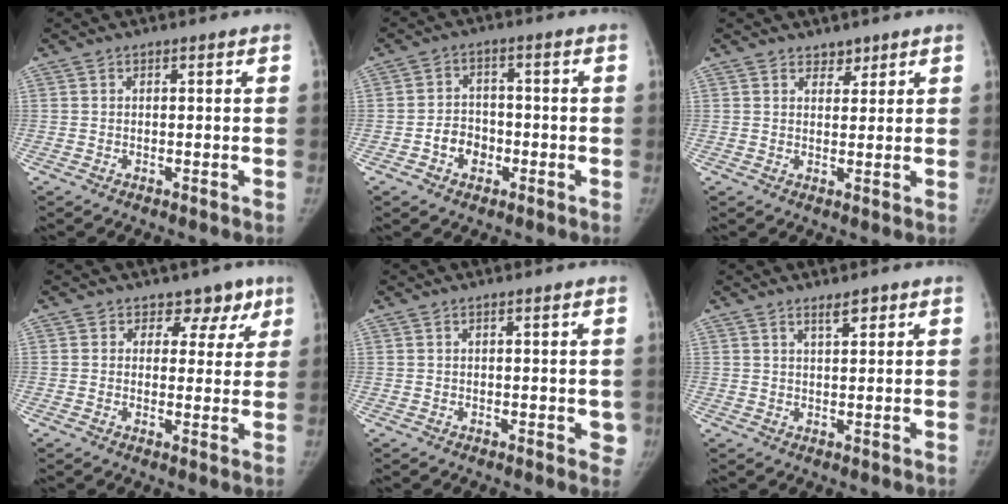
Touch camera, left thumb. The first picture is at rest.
{"total": 5.3, "force": [-2.0, 4.3, 2.4], "torque": [-0.015, 0.021, -0.037]}
{"total": 2.3, "force": [1.8, 1.3, 0.4], "torque": [0.013, -0.011, 0.024]}
{"total": 5.7, "force": [3.5, 4.4, 0.9], "torque": [0.031, -0.014, 0.029]}
{"total": 2.5, "force": [0.3, 1.3, 2.2], "torque": [-0.010, -0.003, 0.005]}
{"total": 2.4, "force": [1.7, 0.7, 1.5], "torque": [-0.021, -0.013, 0.030]}